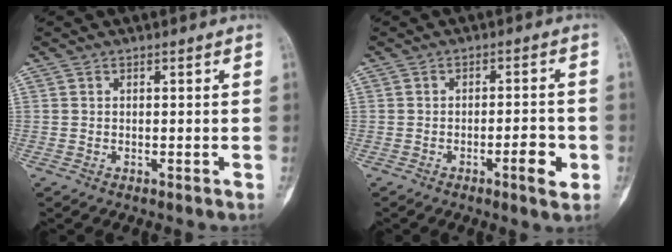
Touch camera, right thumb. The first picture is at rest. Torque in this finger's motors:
{"motor_torque": [0.14, 0.39, 0.52, 0.08, -0.02]}